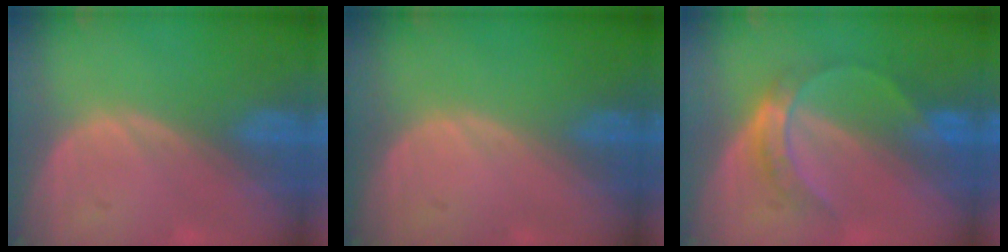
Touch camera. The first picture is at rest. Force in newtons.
{"total": 0.0}
{"total": 5.0, "press": 4.8, "slide": 1.5}